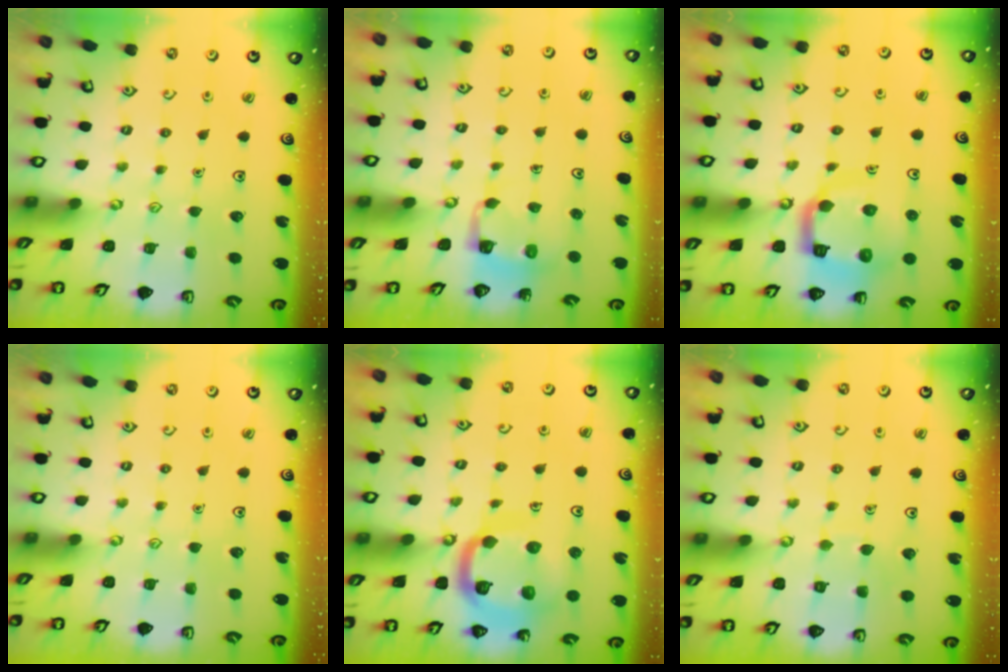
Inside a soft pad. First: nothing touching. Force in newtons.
{"total": 3.5, "press": 3.5, "slide": 0.2}
{"total": 12.4, "press": 12.3, "slide": 1.4}
{"total": 0.0}
{"total": 15.6, "press": 15.5, "slide": 1.6}
{"total": 4.7, "press": 4.7, "slide": 0.4}